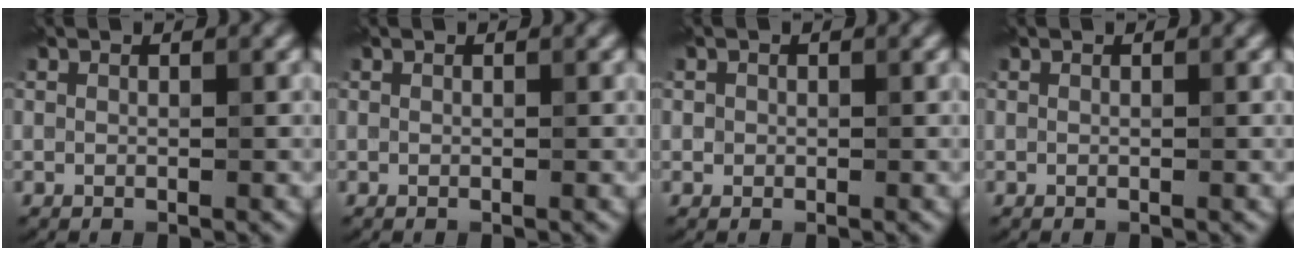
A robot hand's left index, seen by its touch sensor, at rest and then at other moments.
{"total": 0.0}
{"total": 0.6, "force": [0.1, 0.6, 0.1], "torque": [0.006, -0.002, -0.001]}
{"total": 0.0}